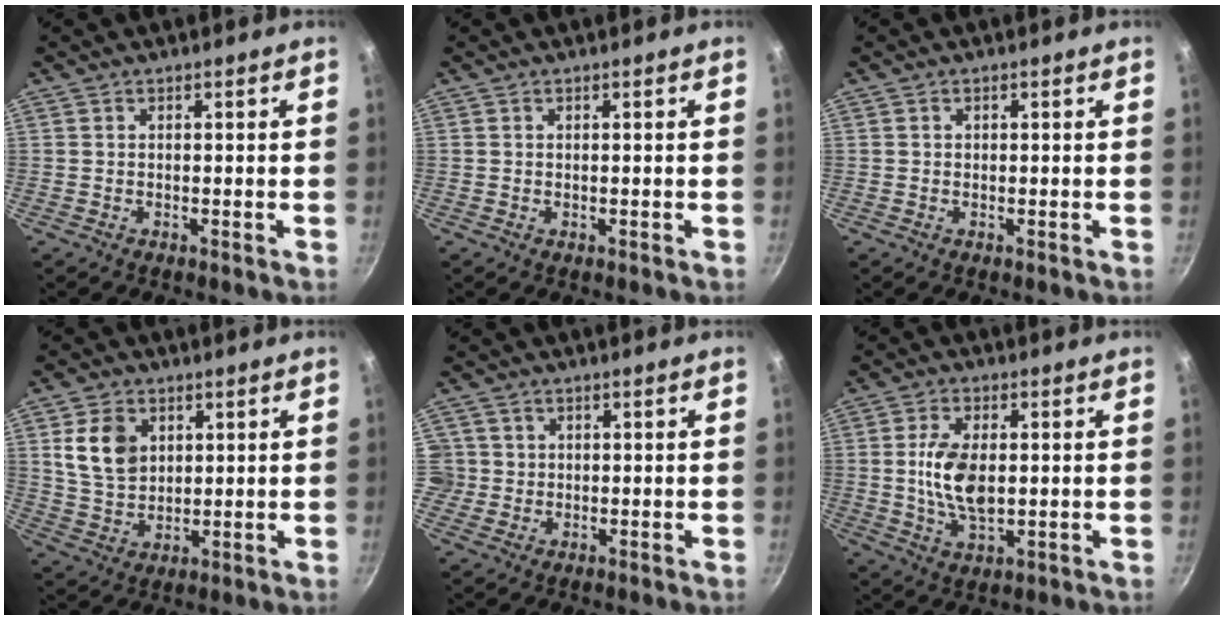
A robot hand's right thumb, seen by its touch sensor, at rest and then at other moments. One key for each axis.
{"total": 0.0}
{"total": 0.5, "fx": 0.0, "fy": 0.5, "fz": 0.1, "tx": 0.002, "ty": 0.002, "tz": 0.000}
{"total": 9.5, "fx": 2.9, "fy": 7.0, "fz": 5.7, "tx": -0.084, "ty": -0.015, "tz": 0.060}
{"total": 4.0, "fx": 0.4, "fy": 4.0, "fz": 0.4, "tx": 0.021, "ty": 0.011, "tz": 0.007}
{"total": 9.8, "fx": 0.3, "fy": 5.3, "fz": 8.2, "tx": -0.150, "ty": -0.003, "tz": 0.008}